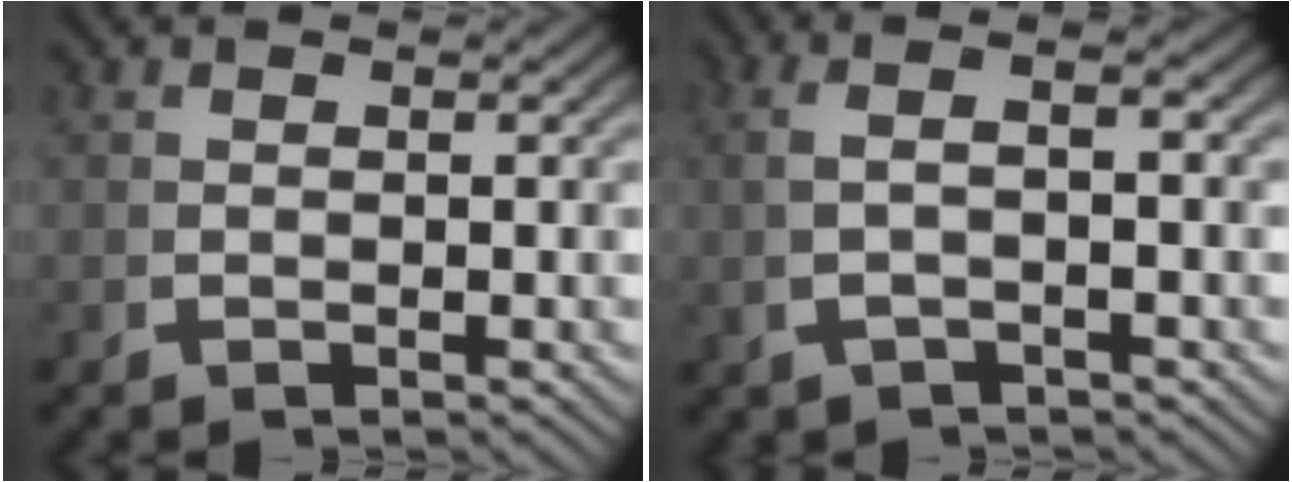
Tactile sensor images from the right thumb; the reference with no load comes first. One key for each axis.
{"total": 3.0, "fx": 0.0, "fy": 0.7, "fz": 3.0, "tx": -0.060, "ty": 0.012, "tz": 0.002}